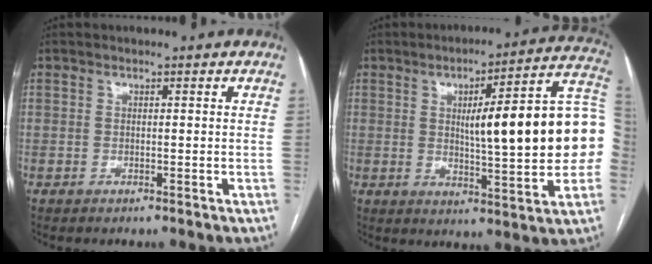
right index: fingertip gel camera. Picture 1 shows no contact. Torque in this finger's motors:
{"motor_torque": [1.51, 0.62, 1.05, 0.20]}